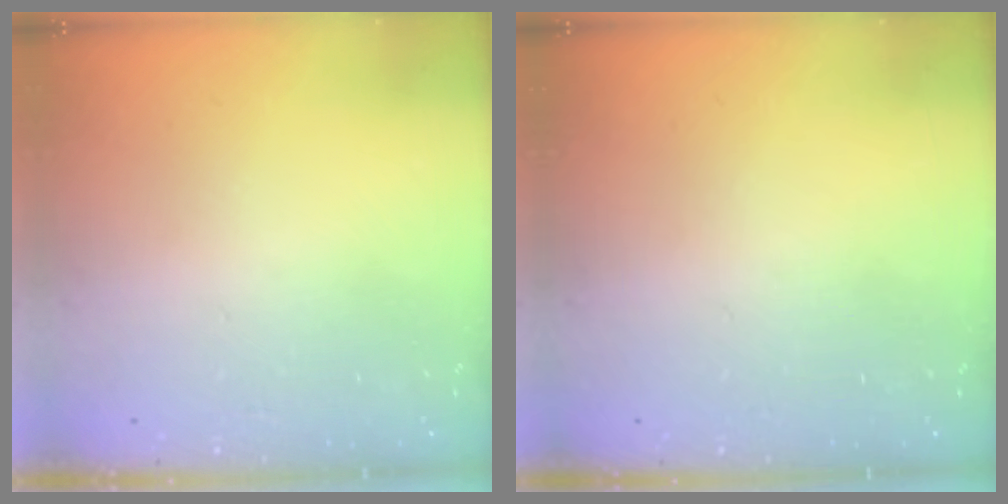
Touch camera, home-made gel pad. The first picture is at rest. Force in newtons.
{"total": 0.0}